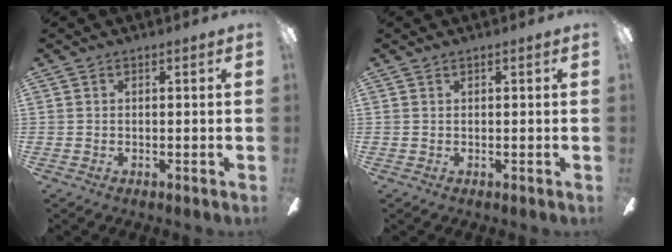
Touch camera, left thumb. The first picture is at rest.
{"total": 0.0}